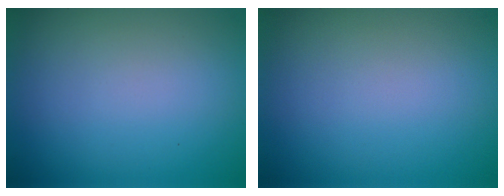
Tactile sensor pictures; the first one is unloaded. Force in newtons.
{"total": 0.0}